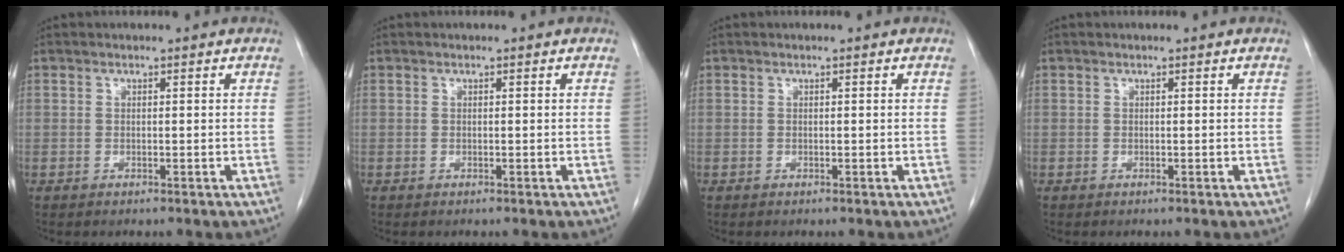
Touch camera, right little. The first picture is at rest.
{"total": 0.0}
{"total": 0.0}
{"total": 0.0}